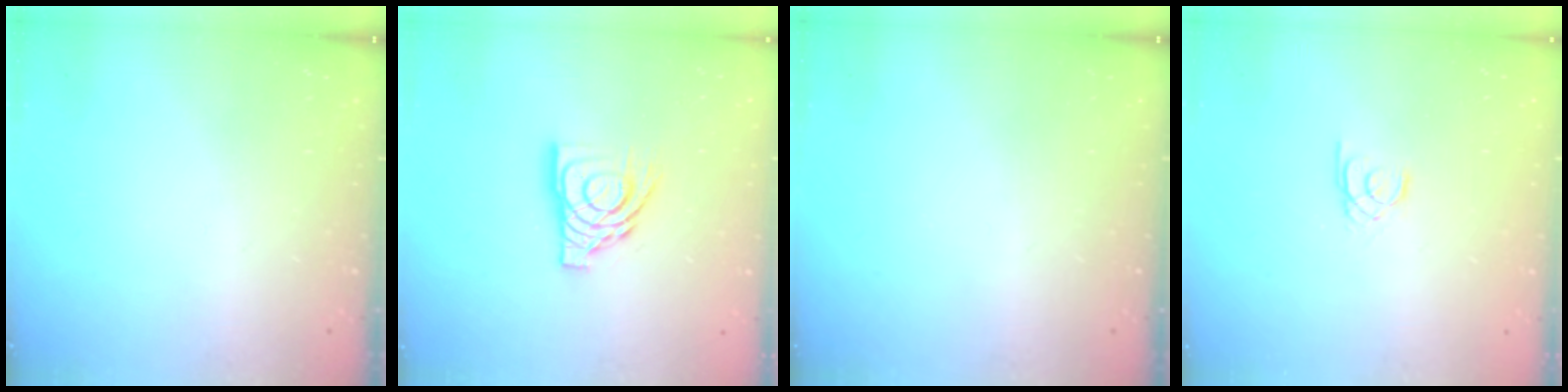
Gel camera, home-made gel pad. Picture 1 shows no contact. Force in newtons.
{"total": 12.9, "press": 12.8, "slide": 1.6}
{"total": 0.0}
{"total": 1.3, "press": 1.3, "slide": 0.1}